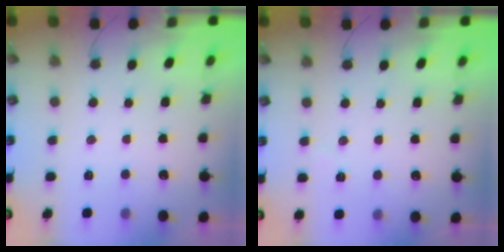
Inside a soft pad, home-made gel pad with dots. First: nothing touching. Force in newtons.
{"total": 2.8, "press": 2.7, "slide": 0.8}